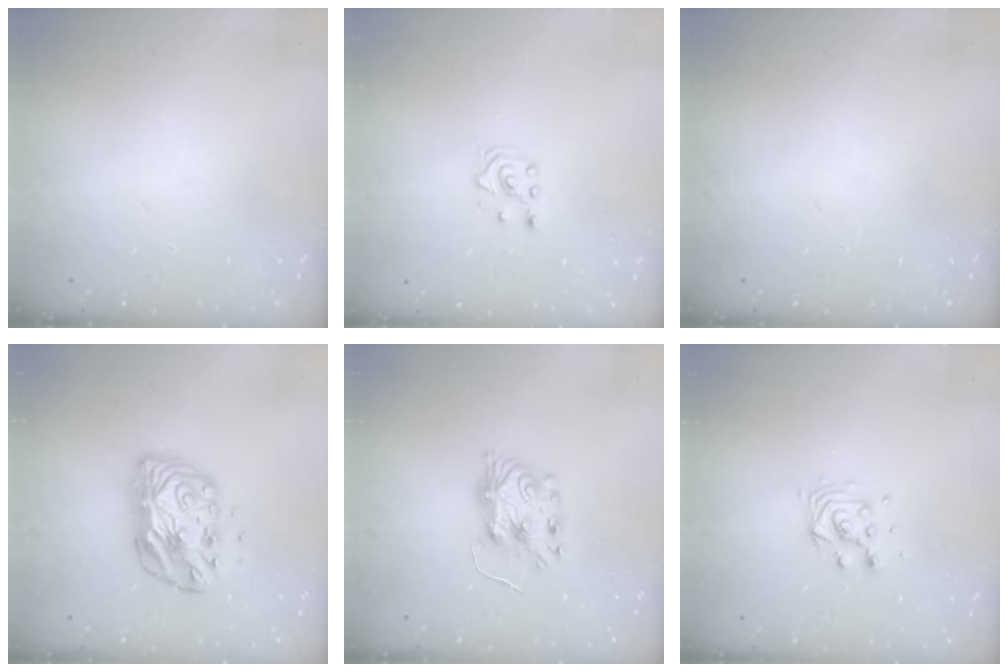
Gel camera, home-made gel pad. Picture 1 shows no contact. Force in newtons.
{"total": 2.6, "press": 2.4, "slide": 0.8}
{"total": 0.0}
{"total": 12.7, "press": 12.7, "slide": 1.0}
{"total": 8.7, "press": 8.6, "slide": 0.6}
{"total": 6.4, "press": 6.4, "slide": 0.3}